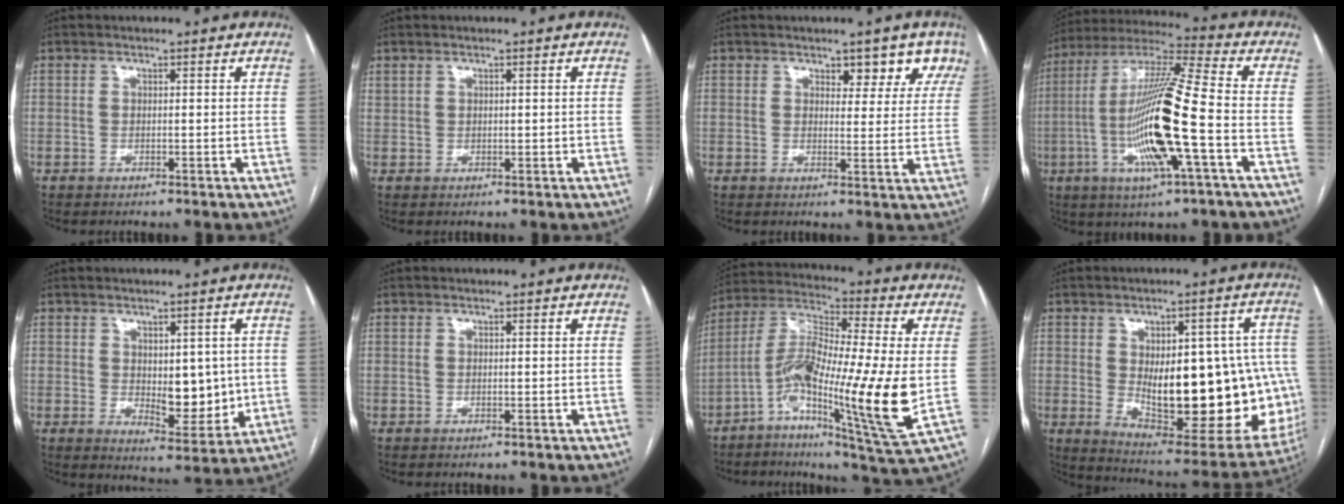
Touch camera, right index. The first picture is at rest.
{"total": 1.3, "force": [1.0, 0.7, 0.3], "torque": [0.002, 0.006, 0.023]}
{"total": 5.1, "force": [3.7, 2.7, 2.2], "torque": [-0.005, -0.002, 0.037]}
{"total": 18.3, "force": [-3.9, 0.7, 17.8], "torque": [-0.352, -0.008, -0.077]}
{"total": 7.7, "force": [0.4, 3.8, 6.6], "torque": [-0.081, -0.004, 0.023]}
{"total": 0.0}
{"total": 18.4, "force": [-3.1, 1.5, 18.1], "torque": [-0.352, -0.005, -0.062]}
{"total": 24.9, "force": [-1.4, 10.2, 22.7], "torque": [-0.264, 0.007, 0.013]}